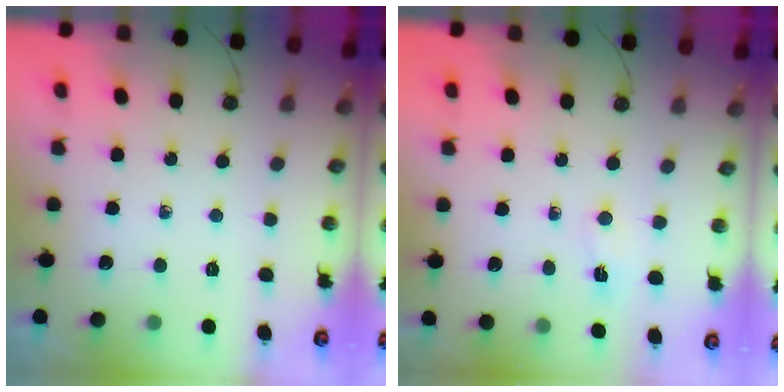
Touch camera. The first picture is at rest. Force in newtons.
{"total": 3.9, "press": 1.0, "slide": 3.8}